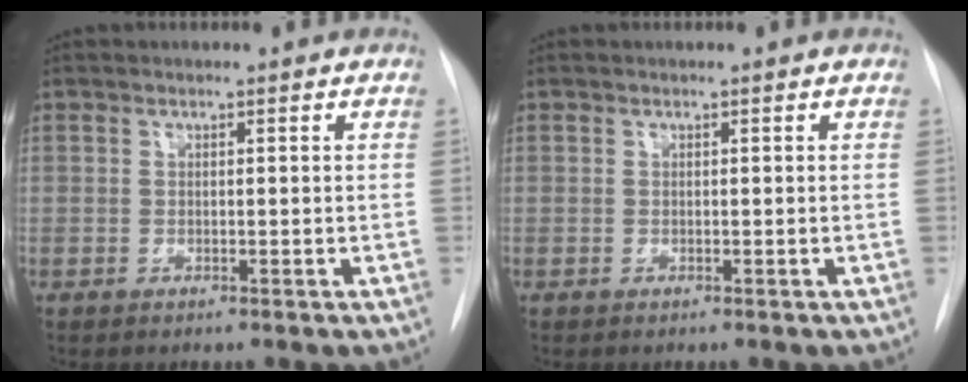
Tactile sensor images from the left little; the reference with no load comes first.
{"total": 0.0}